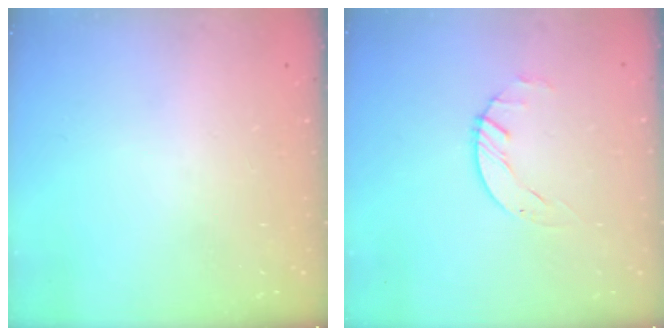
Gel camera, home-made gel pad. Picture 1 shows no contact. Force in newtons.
{"total": 1.4, "press": 1.4, "slide": 0.2}